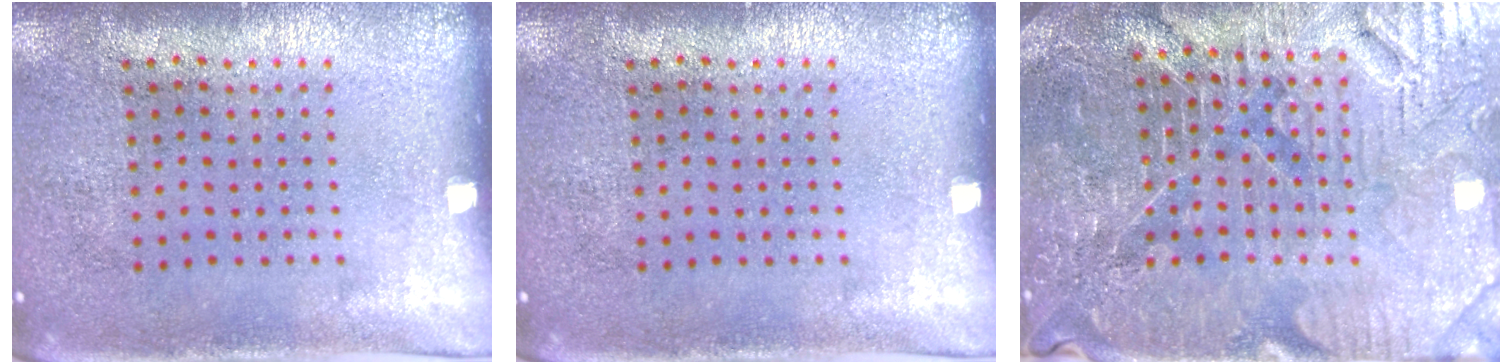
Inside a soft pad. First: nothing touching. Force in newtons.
{"total": 0.0}
{"total": 4.6, "press": 4.4, "slide": 1.3}